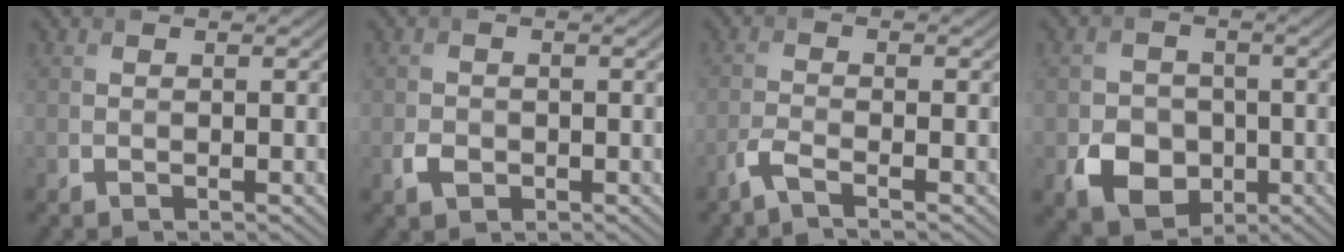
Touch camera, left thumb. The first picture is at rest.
{"total": 1.8, "force": [-0.7, 1.4, 0.9], "torque": [-0.019, -0.005, -0.015]}
{"total": 2.6, "force": [-1.8, 0.3, 1.8], "torque": [-0.038, -0.001, -0.050]}
{"total": 6.4, "force": [-2.0, 5.3, 3.0], "torque": [-0.056, -0.015, -0.041]}